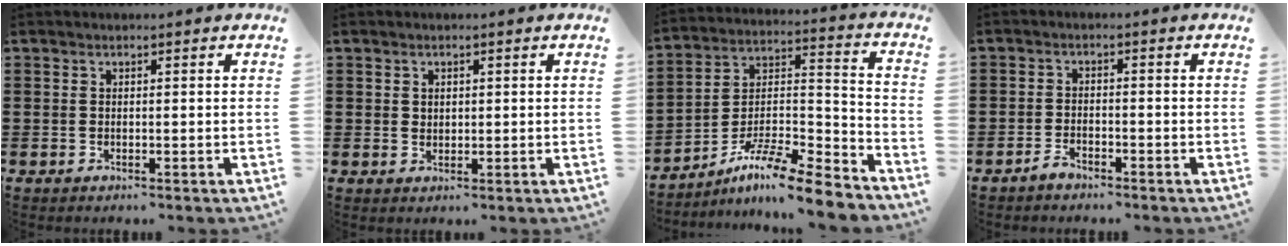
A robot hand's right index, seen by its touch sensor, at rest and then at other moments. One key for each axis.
{"total": 1.0, "fx": 0.6, "fy": 0.7, "fz": 0.3, "tx": -0.008, "ty": 0.003, "tz": 0.012}
{"total": 9.9, "fx": -8.5, "fy": 0.7, "fz": 5.1, "tx": -0.090, "ty": 0.006, "tz": -0.168}
{"total": 2.0, "fx": -1.8, "fy": 0.5, "fz": 0.6, "tx": -0.016, "ty": 0.002, "tz": -0.037}